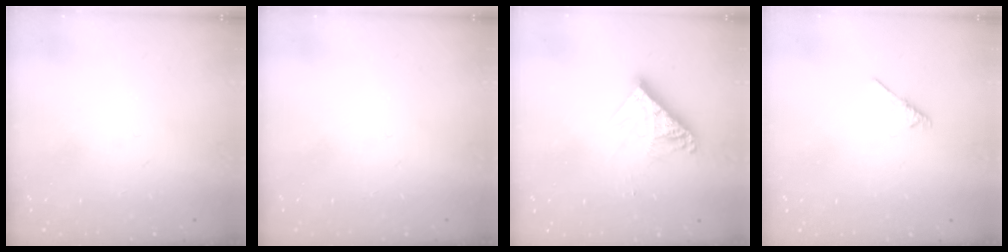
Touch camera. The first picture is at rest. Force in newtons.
{"total": 0.0}
{"total": 10.7, "press": 10.6, "slide": 1.0}
{"total": 1.9, "press": 1.8, "slide": 0.5}